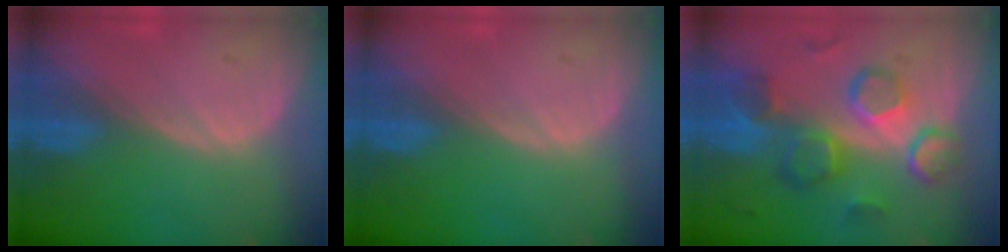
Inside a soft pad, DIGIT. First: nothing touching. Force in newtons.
{"total": 0.0}
{"total": 10.1, "press": 9.0, "slide": 4.5}